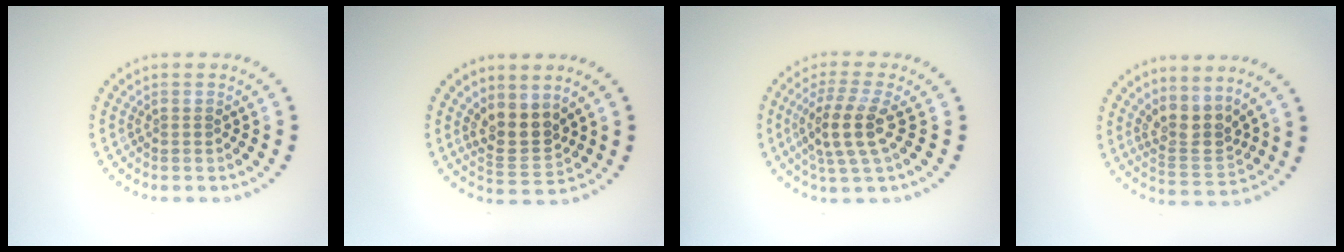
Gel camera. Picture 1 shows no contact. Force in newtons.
{"total": 3.5, "press": 3.1, "slide": 1.7}
{"total": 4.2, "press": 3.6, "slide": 2.1}
{"total": 3.2, "press": 2.6, "slide": 1.9}